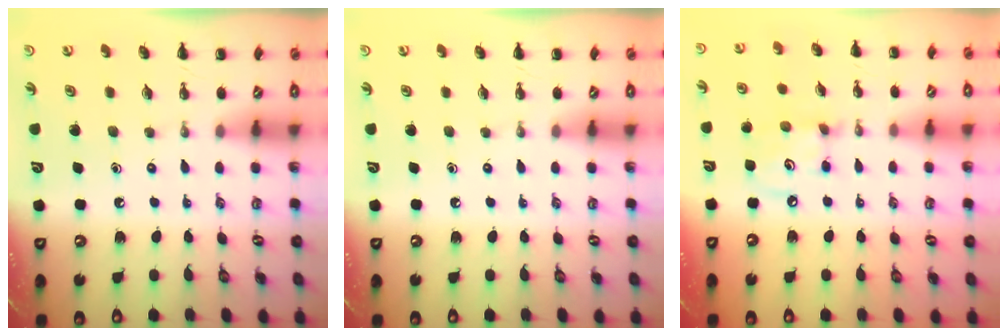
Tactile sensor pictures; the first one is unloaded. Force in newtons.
{"total": 0.0}
{"total": 5.7, "press": 5.7, "slide": 0.5}